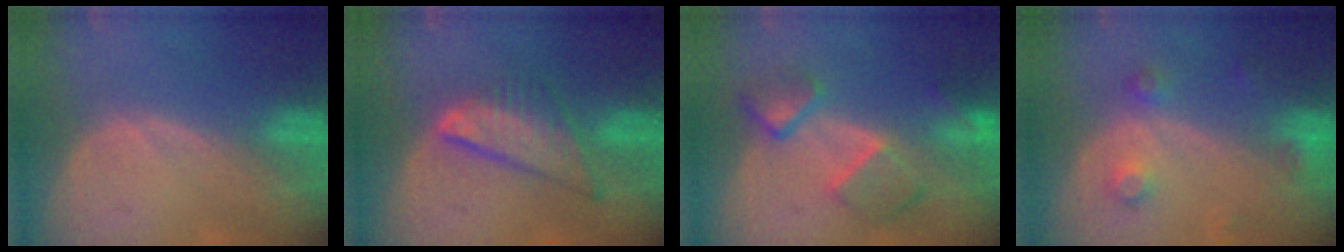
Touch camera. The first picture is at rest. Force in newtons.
{"total": 7.8, "press": 6.6, "slide": 4.1}
{"total": 7.2, "press": 6.8, "slide": 2.3}
{"total": 3.8, "press": 3.3, "slide": 1.7}